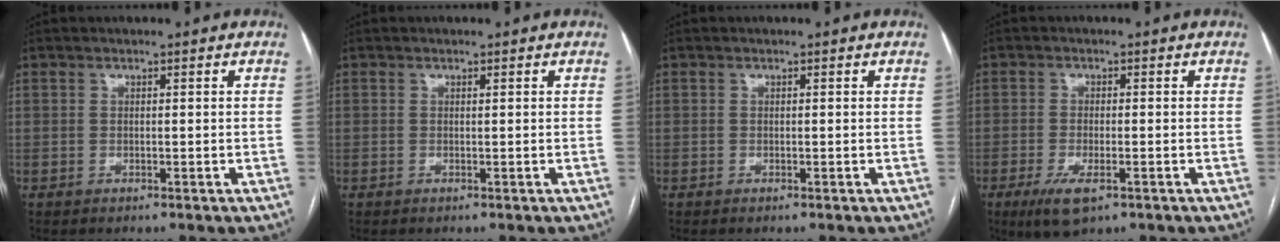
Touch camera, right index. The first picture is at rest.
{"total": 0.0}
{"total": 0.0}
{"total": 5.2, "force": [-2.7, 1.6, 4.2], "torque": [-0.081, -0.011, -0.041]}